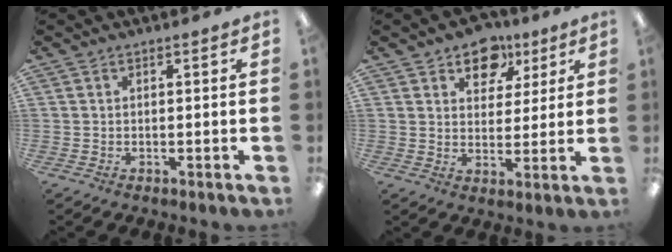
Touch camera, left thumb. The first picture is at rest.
{"total": 9.2, "force": [5.8, 6.4, 3.1], "torque": [-0.032, -0.032, 0.103]}